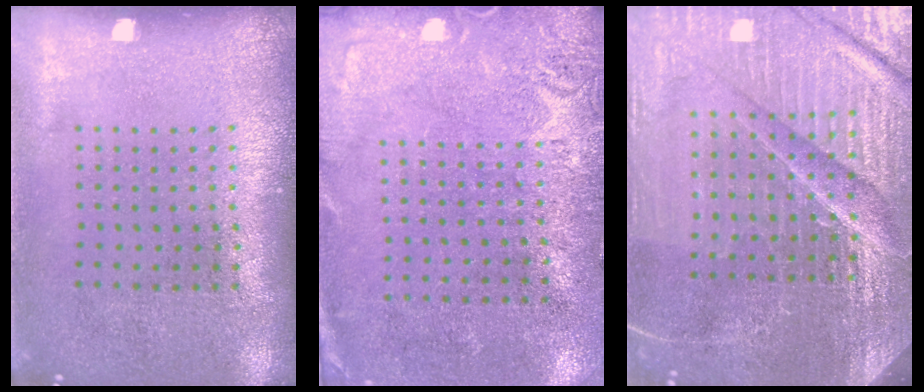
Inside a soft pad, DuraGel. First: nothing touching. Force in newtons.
{"total": 2.8, "press": 2.4, "slide": 1.4}
{"total": 5.9, "press": 5.3, "slide": 2.4}